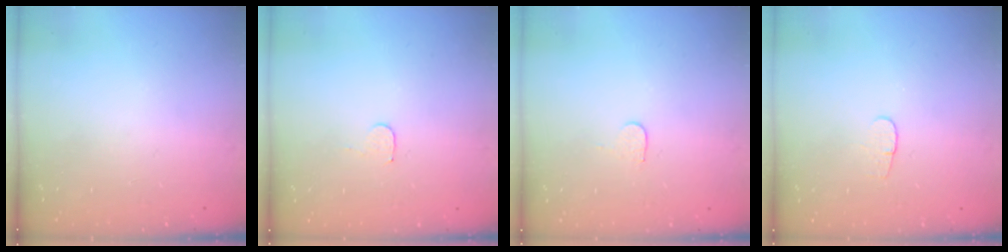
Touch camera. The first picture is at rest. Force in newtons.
{"total": 3.7, "press": 3.7, "slide": 0.3}
{"total": 4.9, "press": 4.9, "slide": 0.3}
{"total": 3.6, "press": 3.6, "slide": 0.4}